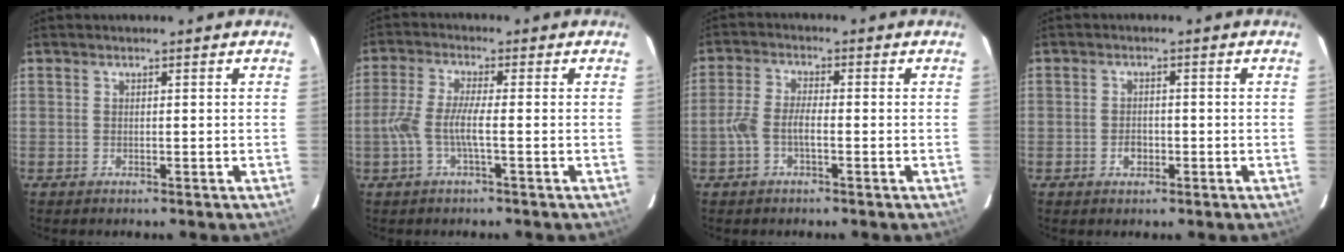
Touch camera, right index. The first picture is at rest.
{"total": 5.8, "force": [-1.6, 0.4, 5.5], "torque": [-0.122, 0.000, -0.031]}
{"total": 4.5, "force": [-1.6, 1.7, 3.9], "torque": [-0.090, 0.009, -0.031]}
{"total": 2.5, "force": [-0.9, 1.9, 1.4], "torque": [-0.025, 0.004, -0.015]}